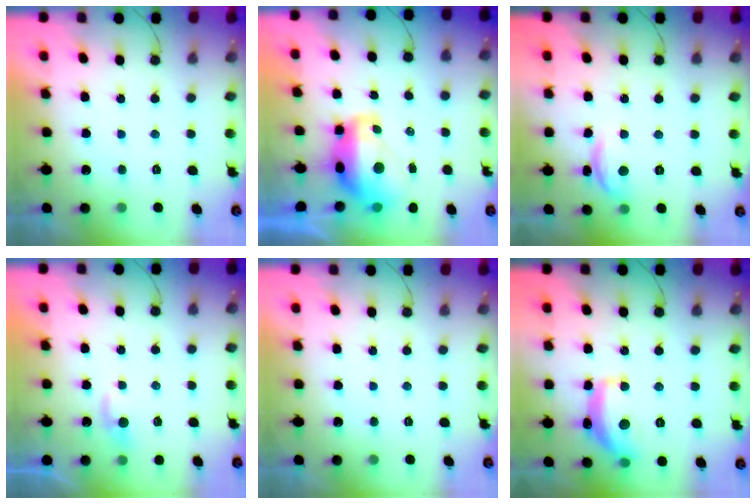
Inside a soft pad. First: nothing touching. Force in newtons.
{"total": 11.3, "press": 11.2, "slide": 1.0}
{"total": 9.3, "press": 9.3, "slide": 0.5}
{"total": 3.5, "press": 3.5, "slide": 0.3}
{"total": 0.0}
{"total": 14.1, "press": 14.0, "slide": 0.8}